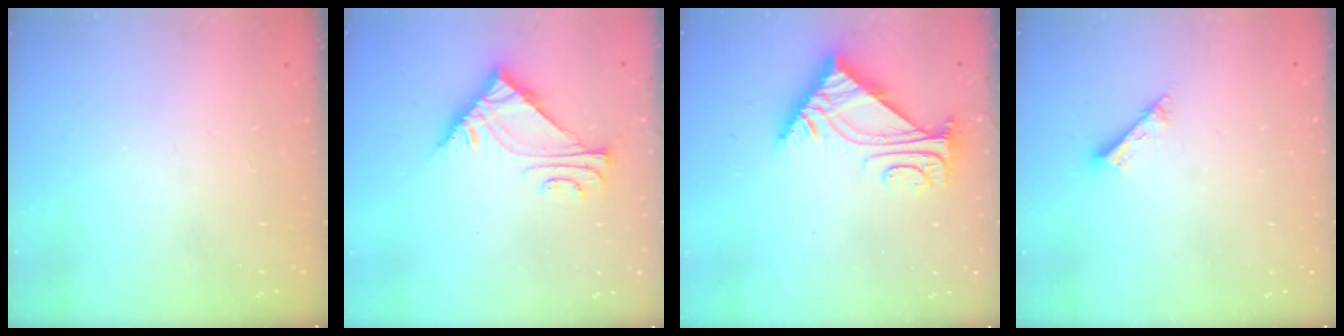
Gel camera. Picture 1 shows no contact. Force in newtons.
{"total": 7.1, "press": 7.1, "slide": 0.4}
{"total": 5.9, "press": 5.8, "slide": 0.6}
{"total": 2.6, "press": 2.6, "slide": 0.1}